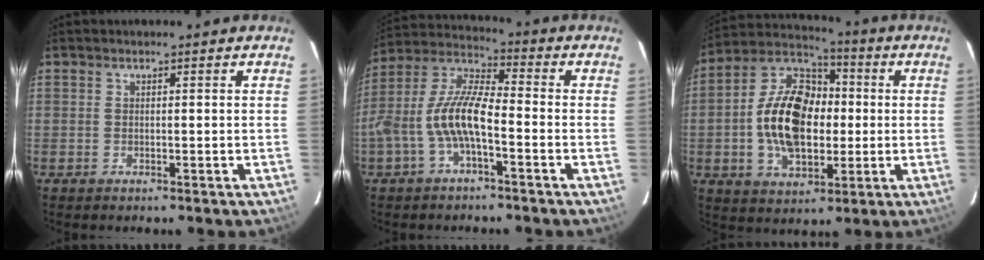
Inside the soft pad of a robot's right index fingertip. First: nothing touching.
{"total": 10.4, "force": [-3.4, 3.2, 9.2], "torque": [-0.201, 0.011, -0.063]}
{"total": 17.2, "force": [-1.0, 10.8, 13.3], "torque": [-0.260, 0.023, -0.017]}